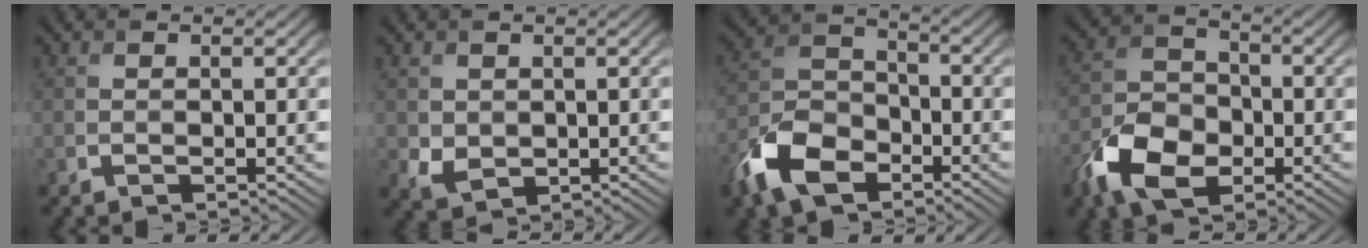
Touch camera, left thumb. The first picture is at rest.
{"total": 2.7, "force": [0.7, 2.3, 1.3], "torque": [-0.036, -0.007, 0.018]}
{"total": 9.6, "force": [-5.6, 5.6, 5.5], "torque": [-0.127, -0.006, -0.126]}
{"total": 9.1, "force": [-4.4, 5.8, 5.5], "torque": [-0.122, -0.009, -0.096]}